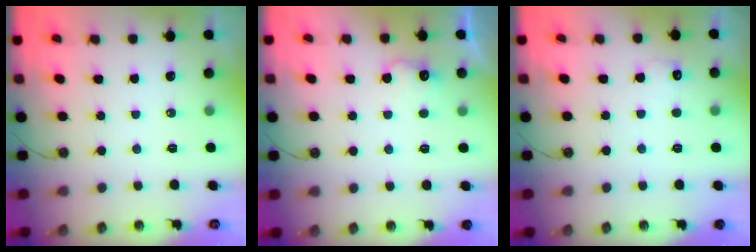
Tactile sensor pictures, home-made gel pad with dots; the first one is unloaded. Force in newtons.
{"total": 8.7, "press": 8.6, "slide": 1.2}
{"total": 5.8, "press": 5.7, "slide": 1.3}